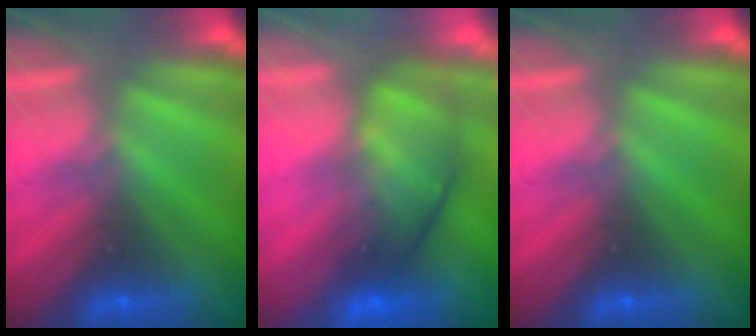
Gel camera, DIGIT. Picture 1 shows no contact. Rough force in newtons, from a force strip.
{"total": 5.5}
{"total": 0.0}